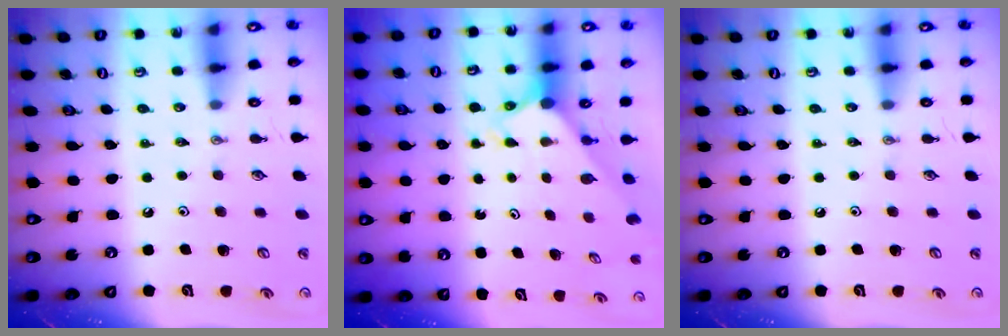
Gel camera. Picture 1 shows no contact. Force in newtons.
{"total": 2.7, "press": 2.7, "slide": 0.2}
{"total": 0.0}